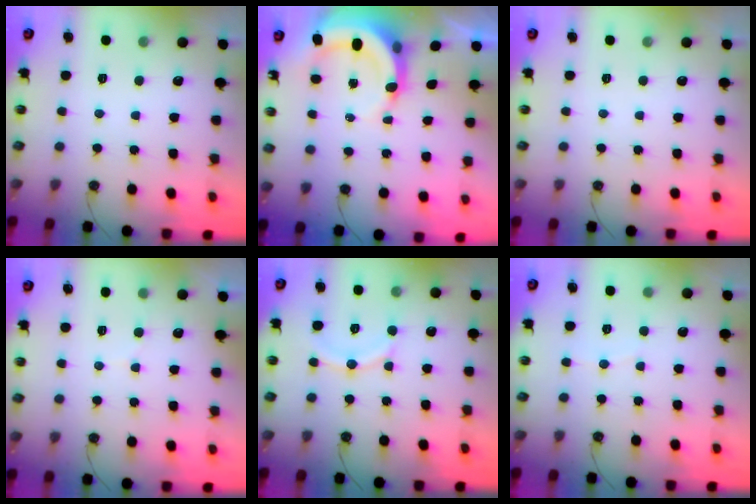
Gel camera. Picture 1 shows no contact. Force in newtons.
{"total": 6.4, "press": 6.4, "slide": 0.7}
{"total": 0.0}
{"total": 3.7, "press": 3.7, "slide": 0.4}
{"total": 11.1, "press": 11.1, "slide": 1.0}
{"total": 3.2, "press": 3.2, "slide": 0.4}